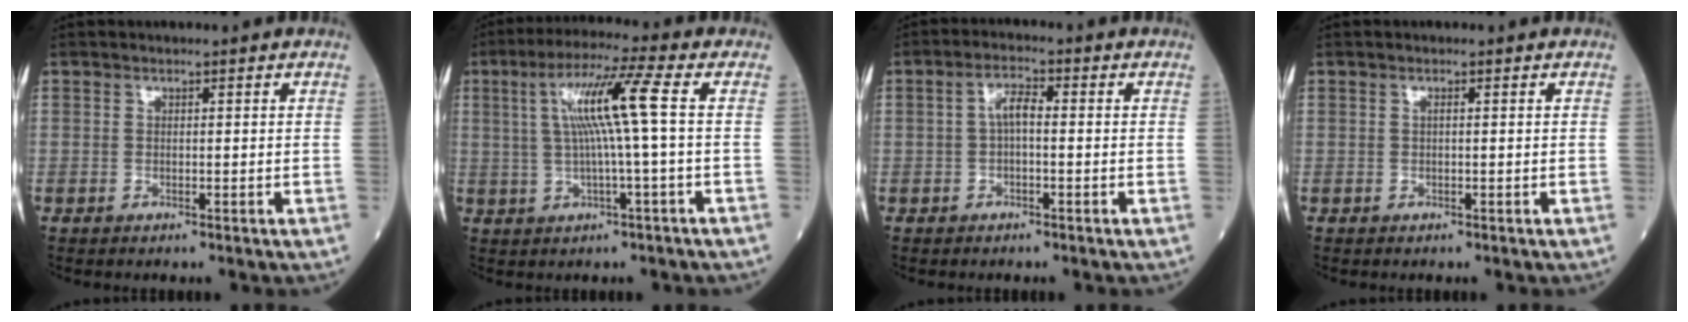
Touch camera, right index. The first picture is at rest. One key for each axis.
{"total": 9.3, "fx": 1.2, "fy": -1.2, "fz": 9.1, "tx": -0.173, "ty": 0.016, "tz": 0.024}
{"total": 3.2, "fx": 0.0, "fy": 1.2, "fz": 2.9, "tx": -0.053, "ty": 0.015, "tz": -0.002}
{"total": 0.0}